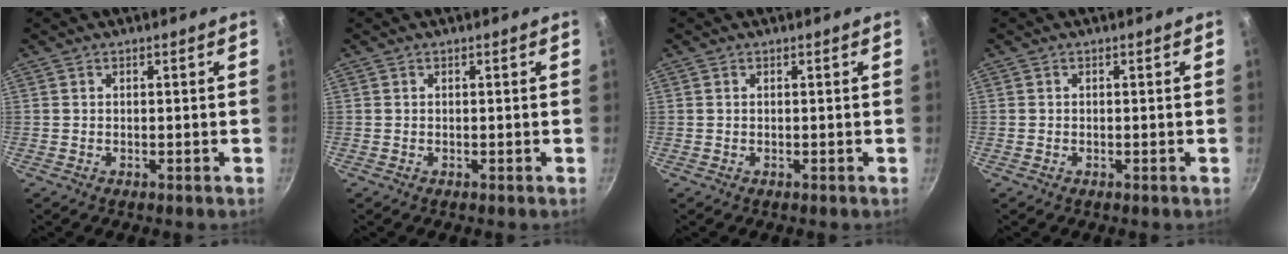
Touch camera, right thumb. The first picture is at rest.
{"total": 0.0}
{"total": 0.0}
{"total": 0.0}